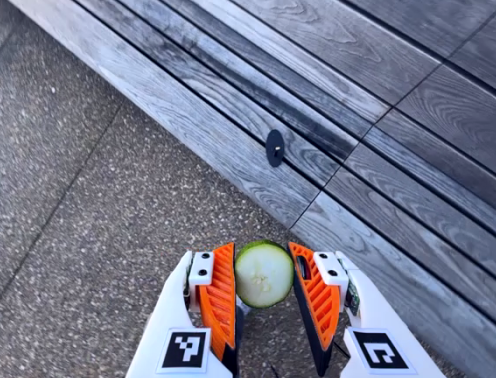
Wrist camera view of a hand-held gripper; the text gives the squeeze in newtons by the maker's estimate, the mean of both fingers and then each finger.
{"total": 11.0, "left": 11.4, "right": 10.6}